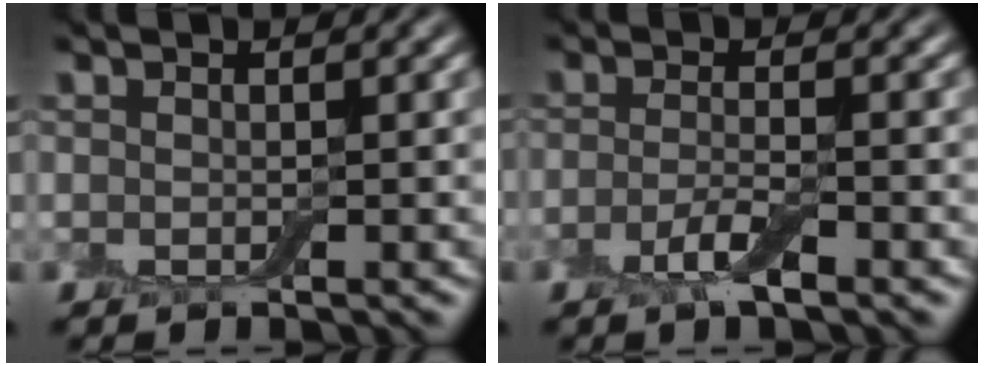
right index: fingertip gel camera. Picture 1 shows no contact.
{"total": 2.5, "force": [-1.3, 0.5, 2.1], "torque": [-0.043, 0.001, -0.032]}